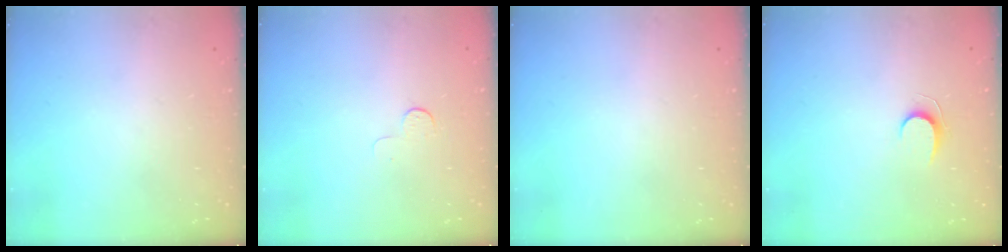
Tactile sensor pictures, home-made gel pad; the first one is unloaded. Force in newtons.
{"total": 3.9, "press": 3.8, "slide": 0.4}
{"total": 0.0}
{"total": 5.6, "press": 5.6, "slide": 0.5}